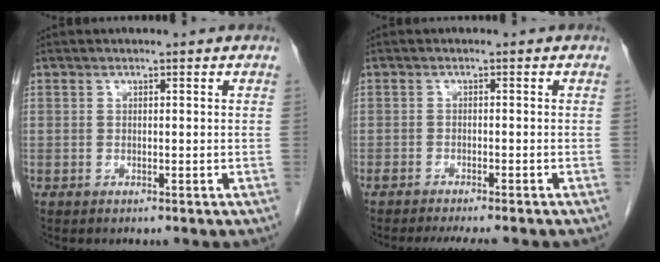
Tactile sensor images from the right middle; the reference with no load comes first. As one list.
[{"total": 7.2, "force": [-6.2, 1.1, 3.5], "torque": [-0.044, -0.006, -0.087]}]